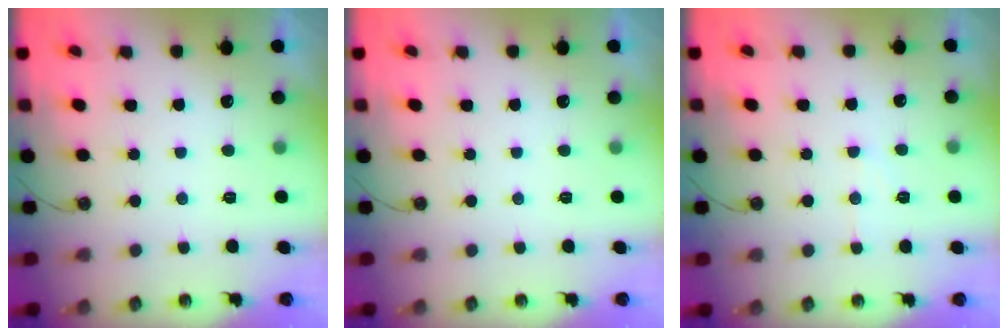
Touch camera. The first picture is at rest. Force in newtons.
{"total": 0.0}
{"total": 5.5, "press": 5.5, "slide": 0.2}